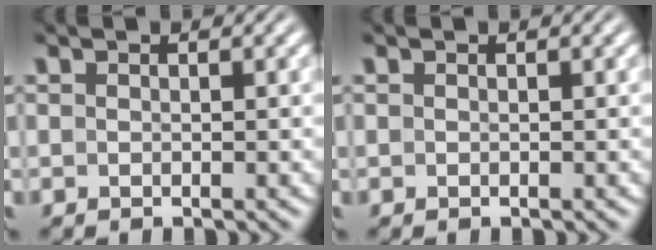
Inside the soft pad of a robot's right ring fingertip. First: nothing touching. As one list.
[{"total": 0.0}]